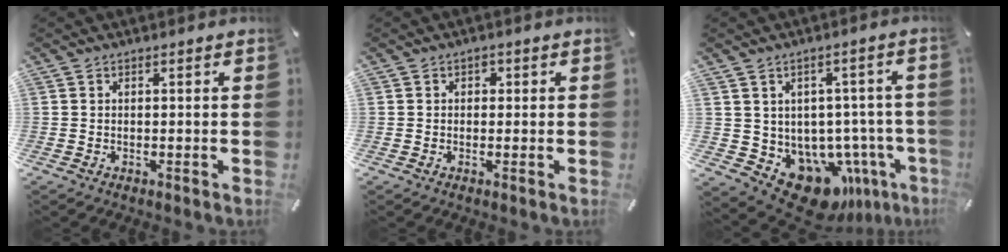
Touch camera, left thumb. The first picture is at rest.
{"total": 1.4, "force": [0.0, 1.3, 0.4], "torque": [-0.001, 0.004, -0.005]}
{"total": 11.6, "force": [-5.9, 7.7, 6.3], "torque": [-0.083, 0.005, -0.087]}